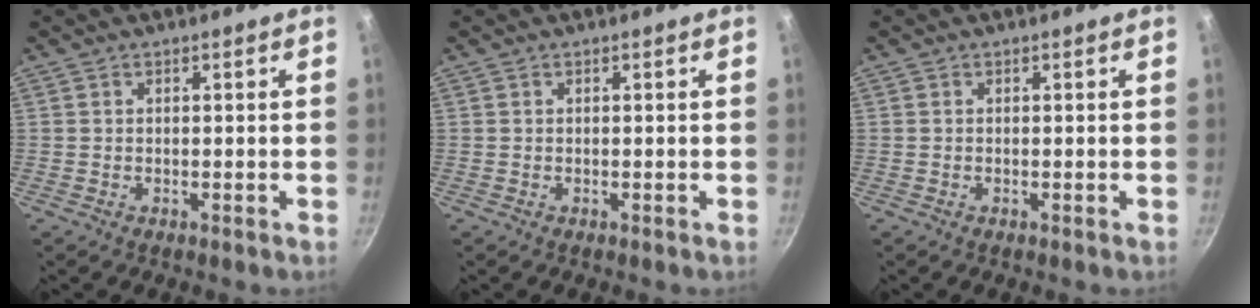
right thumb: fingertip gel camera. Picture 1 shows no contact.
{"total": 0.0}
{"total": 0.0}